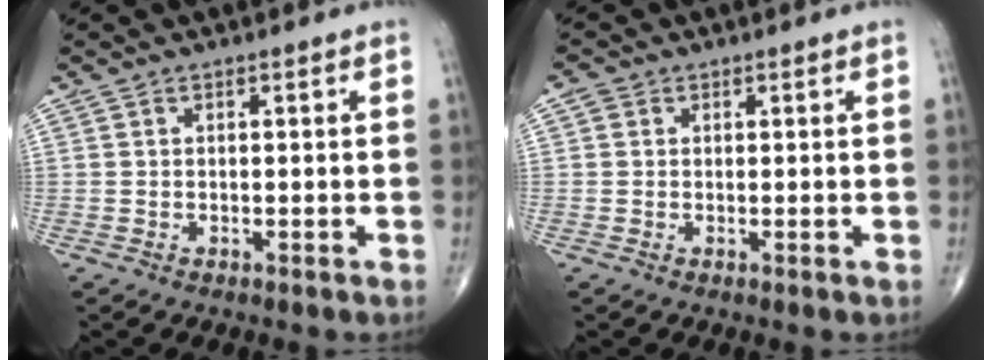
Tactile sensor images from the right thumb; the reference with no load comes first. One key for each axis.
{"total": 1.4, "fx": 0.4, "fy": 1.3, "fz": 0.4, "tx": 0.002, "ty": 0.001, "tz": 0.002}